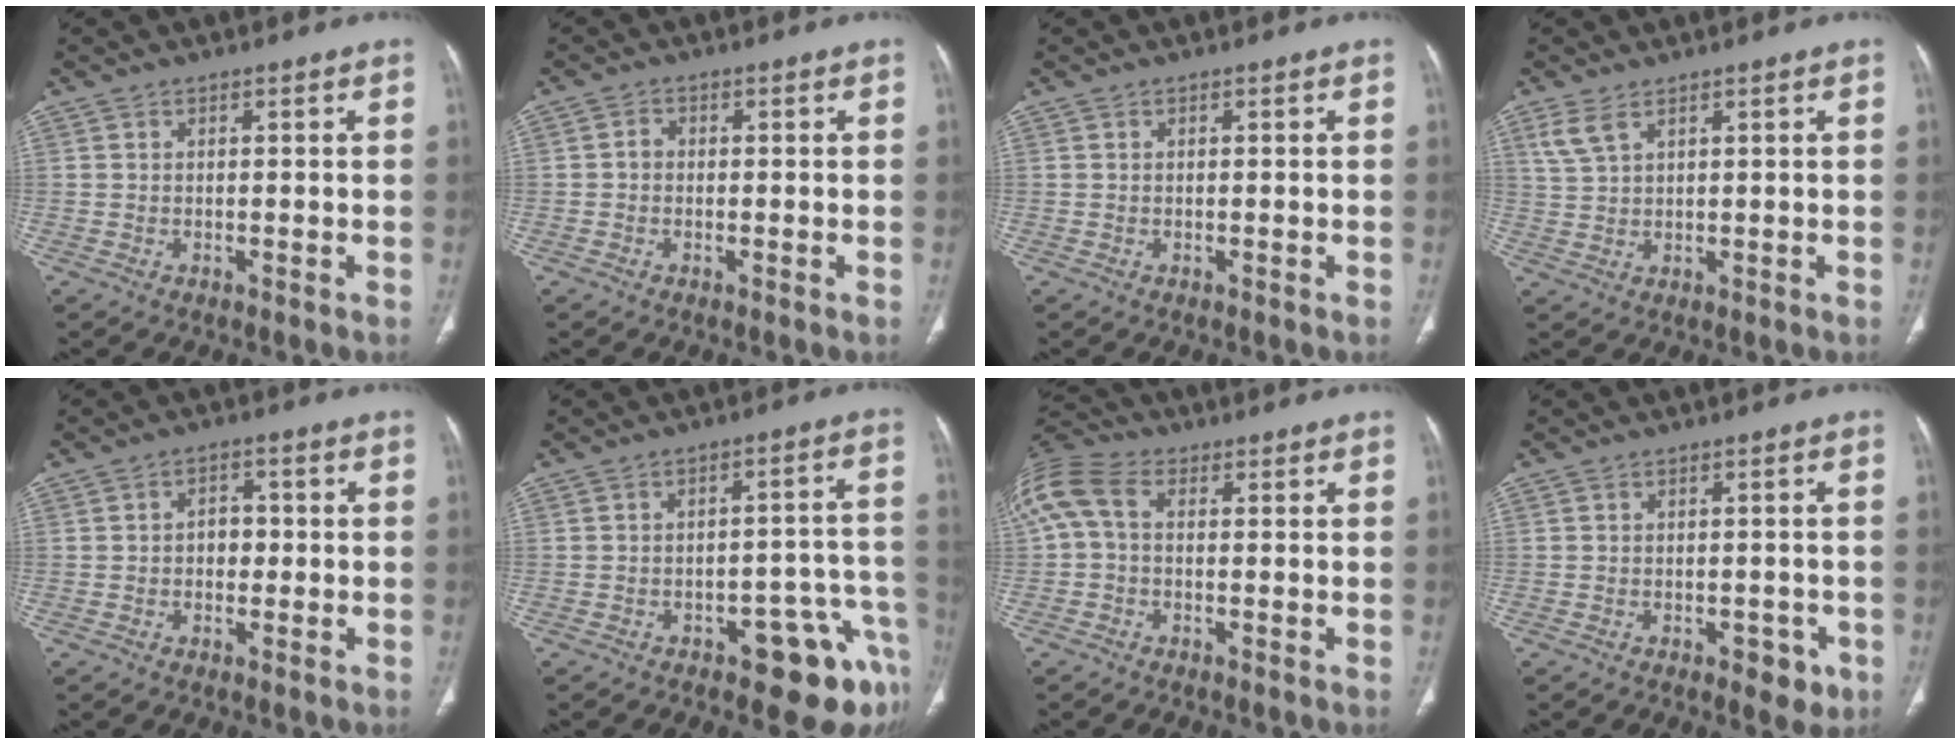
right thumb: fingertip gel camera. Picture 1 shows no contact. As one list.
[{"total": 1.5, "force": [-0.3, 1.3, 0.8], "torque": [-0.007, 0.005, -0.011]}, {"total": 0.0}, {"total": 3.7, "force": [2.3, 1.5, 2.4], "torque": [-0.058, 0.002, 0.058]}, {"total": 3.6, "force": [-0.3, 2.6, 2.4], "torque": [-0.019, 0.012, -0.011]}, {"total": 11.8, "force": [-7.2, 4.6, 8.2], "torque": [-0.055, 0.066, -0.091]}, {"total": 10.1, "force": [0.8, 6.6, 7.7], "torque": [-0.174, 0.031, 0.006]}, {"total": 4.2, "force": [-2.0, 2.4, 2.8], "torque": [-0.016, 0.007, -0.023]}]